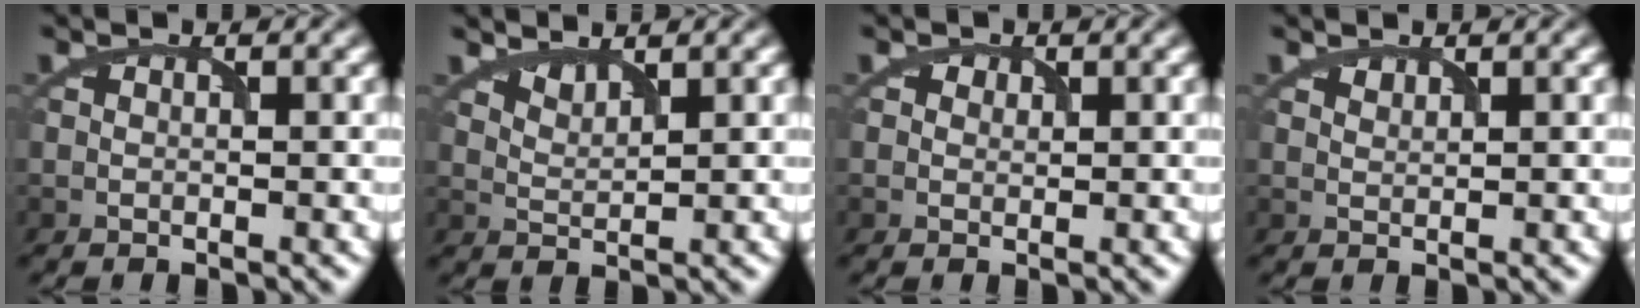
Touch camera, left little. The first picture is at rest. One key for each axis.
{"total": 1.3, "fx": 1.2, "fy": 0.2, "fz": 0.5, "tx": -0.009, "ty": -0.002, "tz": 0.031}
{"total": 1.3, "fx": 0.7, "fy": 1.0, "fz": 0.4, "tx": -0.001, "ty": 0.004, "tz": 0.003}
{"total": 0.5, "fx": 0.5, "fy": 0.1, "fz": -0.1, "tx": 0.000, "ty": 0.001, "tz": 0.016}